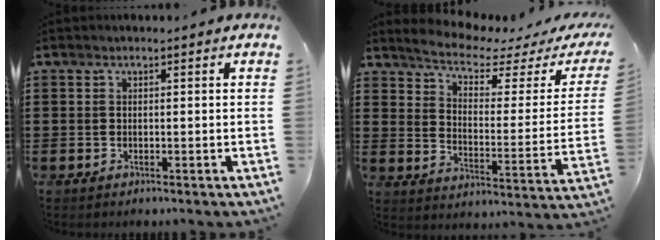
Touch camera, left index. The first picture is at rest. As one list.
[{"total": 4.8, "force": [4.2, 0.7, 2.2], "torque": [-0.060, -0.029, 0.064]}]